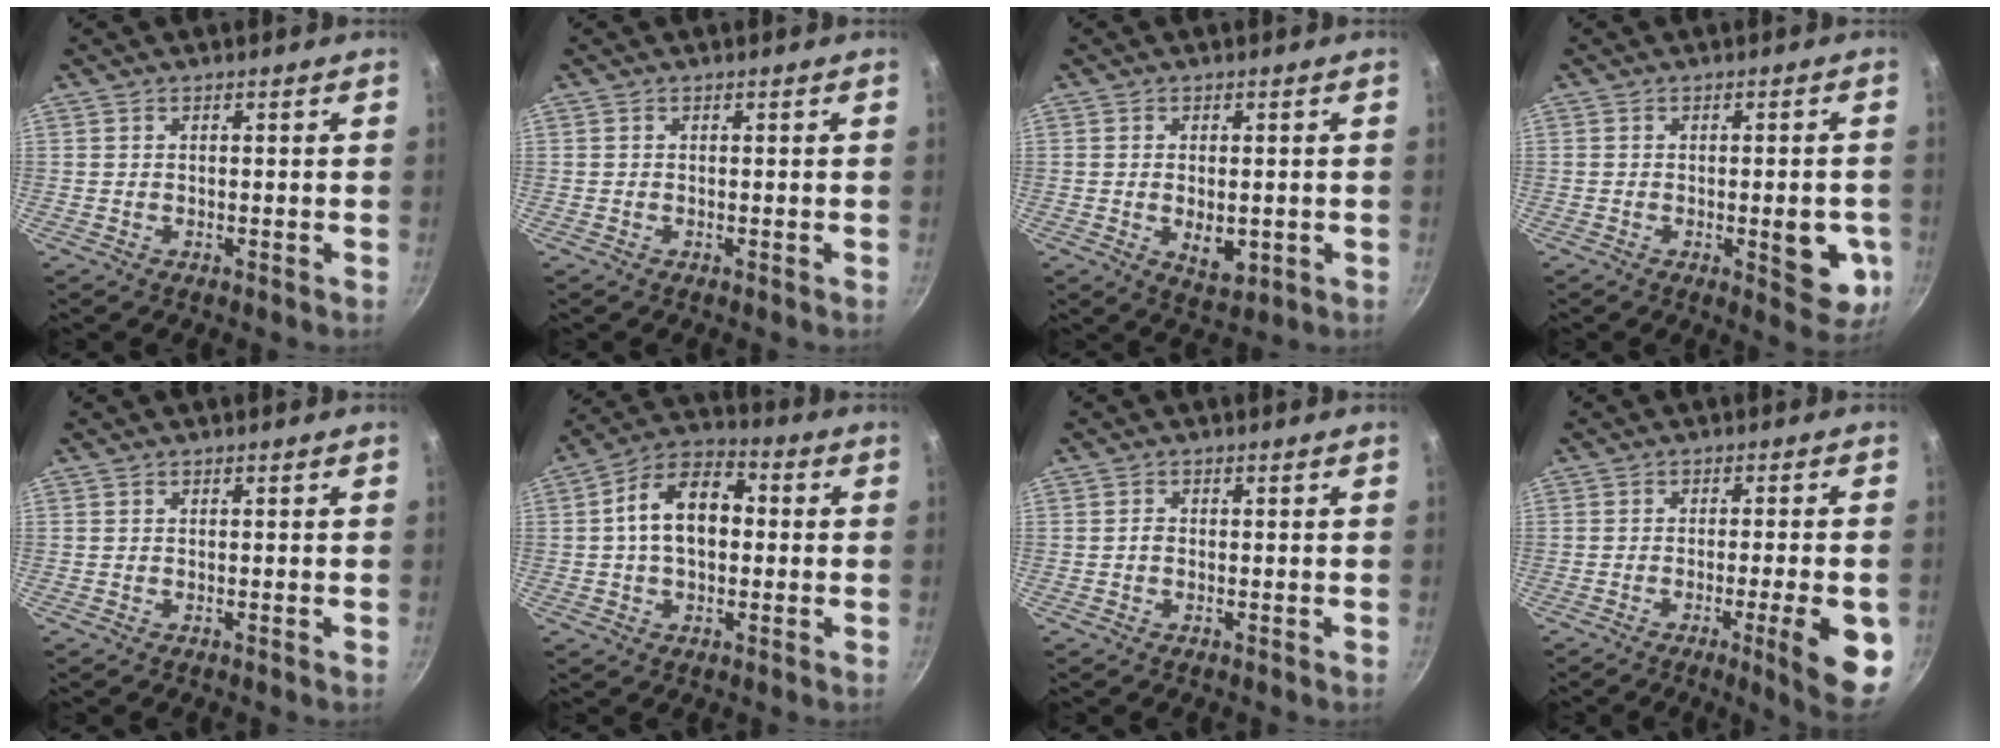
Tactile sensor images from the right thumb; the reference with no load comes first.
{"total": 0.0}
{"total": 5.6, "force": [-0.9, 3.2, 4.6], "torque": [-0.064, -0.009, -0.006]}
{"total": 8.7, "force": [-2.0, 3.4, 7.8], "torque": [-0.074, 0.002, -0.022]}
{"total": 0.0}
{"total": 12.8, "force": [0.8, 8.2, 9.7], "torque": [-0.133, 0.034, -0.005]}
{"total": 1.0, "force": [-0.2, 0.8, 0.6], "torque": [-0.010, 0.006, -0.006]}
{"total": 11.2, "force": [-3.6, 1.6, 10.5], "torque": [-0.124, 0.009, -0.046]}